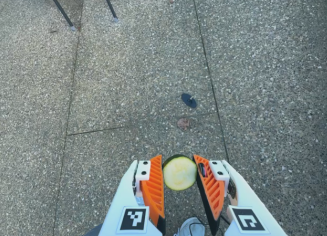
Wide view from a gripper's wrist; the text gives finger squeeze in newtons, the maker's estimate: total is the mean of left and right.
{"total": 10.8, "left": 10.8, "right": 10.7}